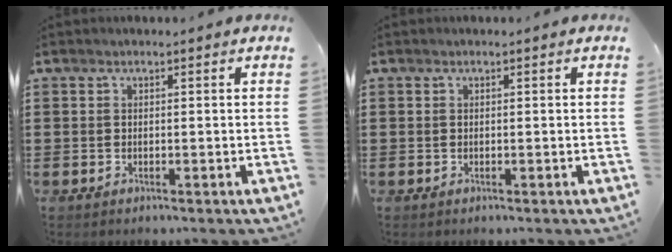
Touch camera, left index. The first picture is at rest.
{"total": 0.0}